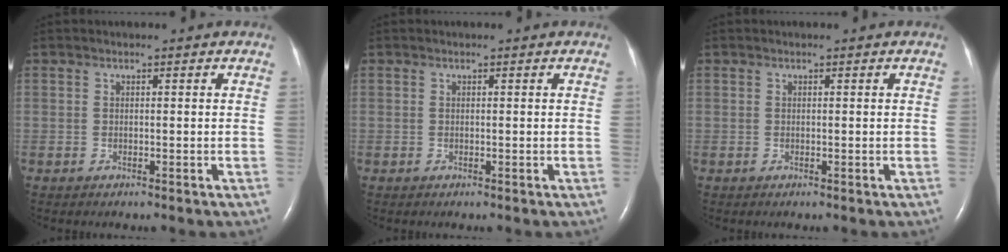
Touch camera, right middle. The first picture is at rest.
{"total": 0.0}
{"total": 0.0}